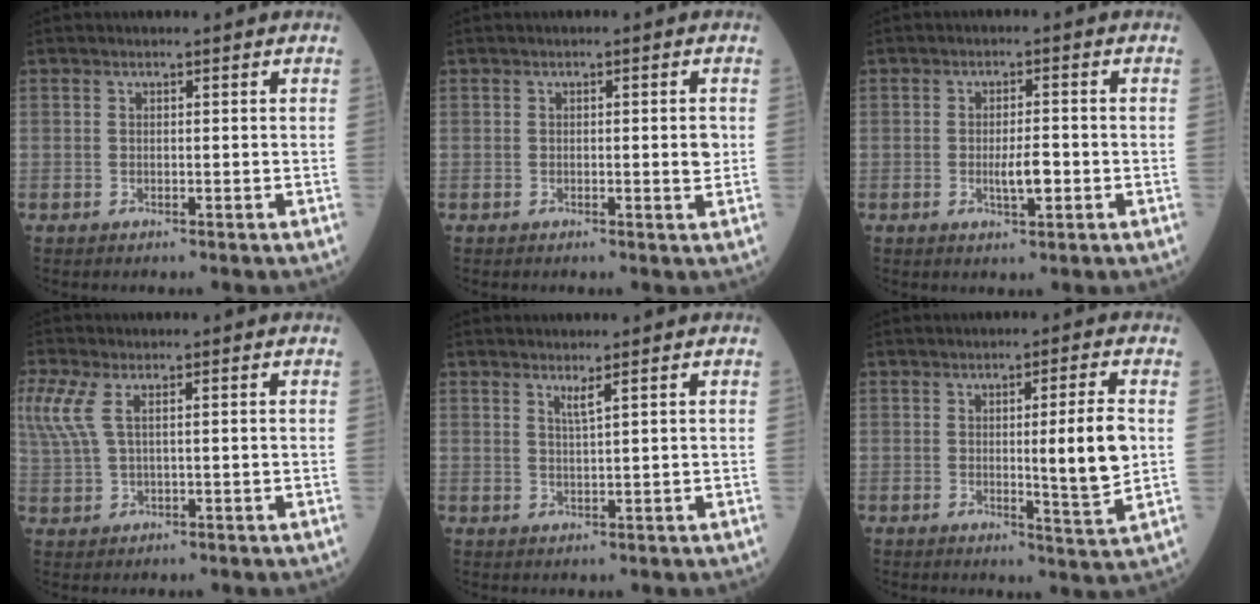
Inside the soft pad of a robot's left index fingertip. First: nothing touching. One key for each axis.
{"total": 1.5, "fx": -0.1, "fy": 0.1, "fz": 1.5, "tx": -0.018, "ty": -0.004, "tz": -0.003}
{"total": 3.4, "fx": -1.0, "fy": 0.7, "fz": 3.2, "tx": -0.057, "ty": -0.004, "tz": -0.017}
{"total": 7.4, "fx": 2.9, "fy": 3.0, "fz": 6.1, "tx": -0.174, "ty": 0.019, "tz": 0.063}
{"total": 1.5, "fx": 0.9, "fy": -0.5, "fz": 1.0, "tx": -0.021, "ty": -0.014, "tz": 0.018}
{"total": 7.1, "fx": 0.1, "fy": -0.6, "fz": 7.0, "tx": -0.103, "ty": -0.019, "tz": 0.001}